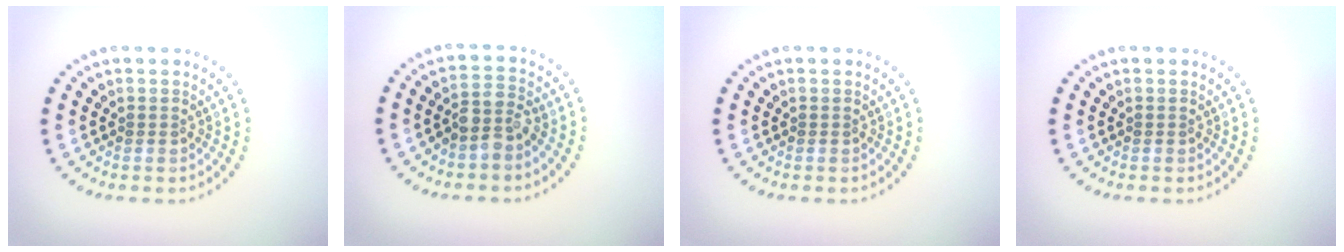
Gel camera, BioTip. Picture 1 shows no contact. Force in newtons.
{"total": 2.5, "press": 2.0, "slide": 1.5}
{"total": 0.0}
{"total": 0.0}